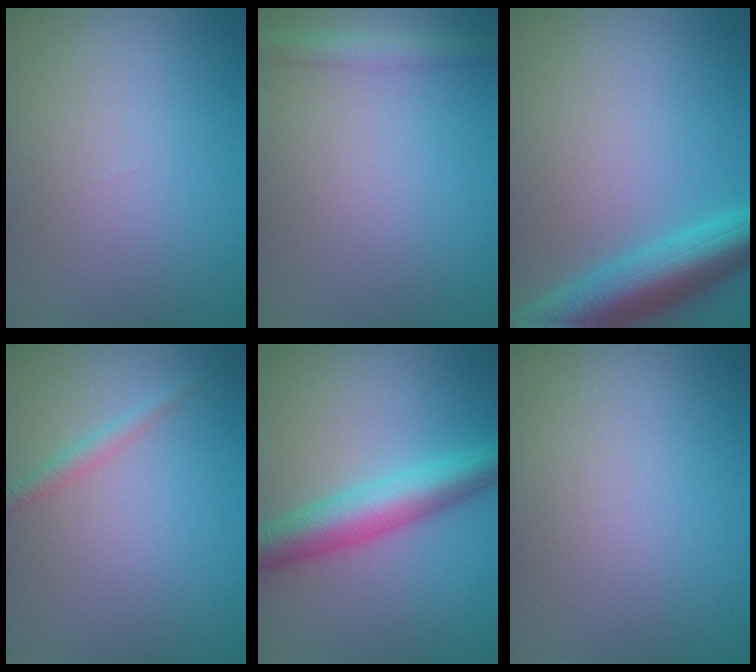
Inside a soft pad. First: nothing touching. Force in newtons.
{"total": 2.4, "press": 2.4, "slide": 0.1}
{"total": 6.8, "press": 6.8, "slide": 0.2}
{"total": 1.4, "press": 1.4, "slide": 0.0}
{"total": 5.8, "press": 5.8, "slide": 0.1}
{"total": 0.0}